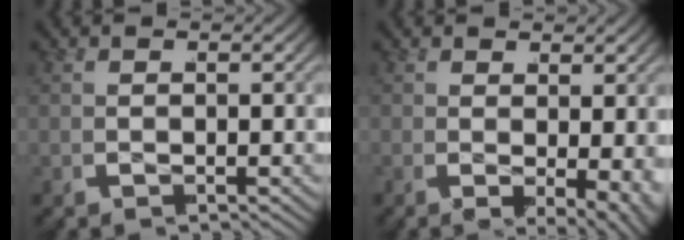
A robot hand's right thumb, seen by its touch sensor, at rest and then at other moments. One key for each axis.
{"total": 4.2, "fx": -0.6, "fy": 2.3, "fz": 3.4, "tx": -0.065, "ty": -0.026, "tz": 0.003}